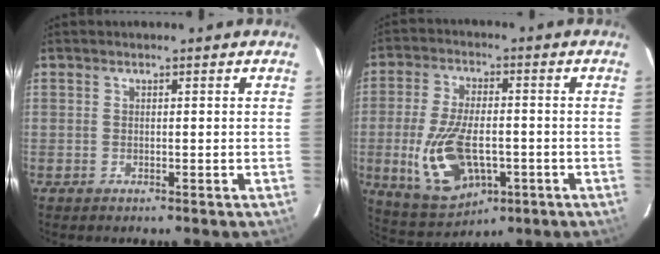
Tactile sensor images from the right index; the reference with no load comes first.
{"total": 15.3, "force": [-3.7, 8.0, 12.5], "torque": [-0.263, -0.017, -0.050]}